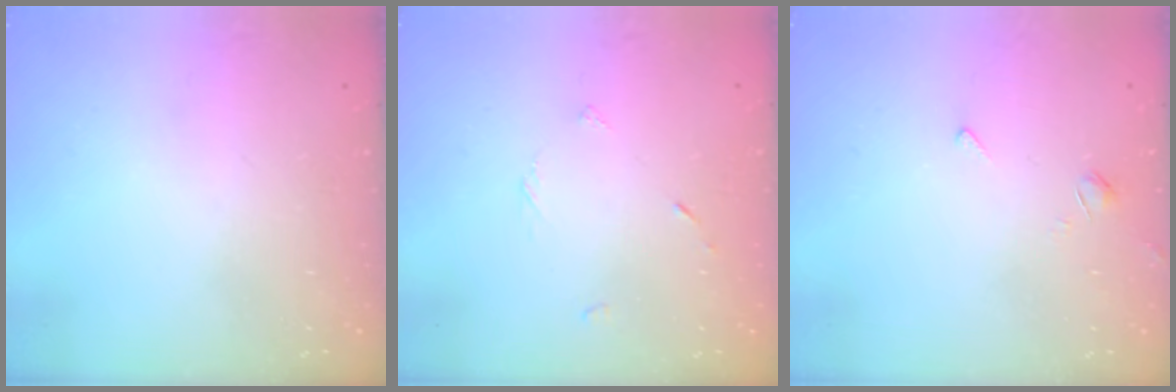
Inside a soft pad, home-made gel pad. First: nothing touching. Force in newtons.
{"total": 2.0, "press": 2.0, "slide": 0.2}
{"total": 1.7, "press": 1.6, "slide": 0.5}